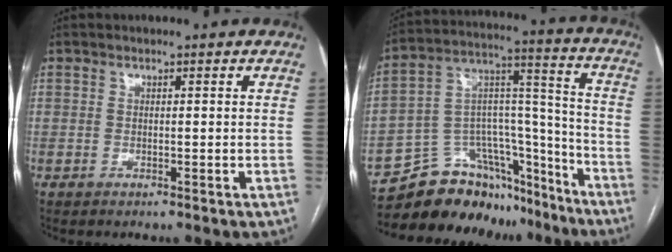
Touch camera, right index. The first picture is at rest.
{"total": 19.0, "force": [-16.2, 8.1, 5.7], "torque": [-0.088, 0.067, -0.255]}